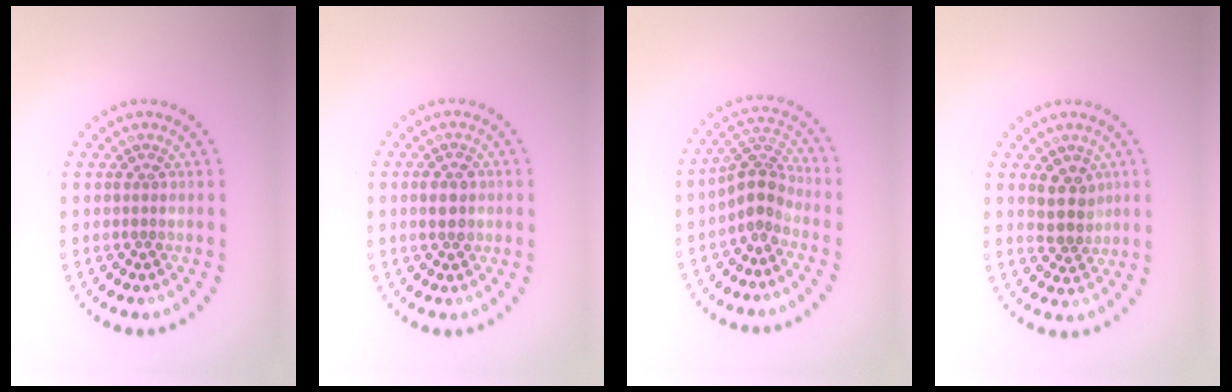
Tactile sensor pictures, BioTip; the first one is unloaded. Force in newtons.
{"total": 2.4, "press": 2.4, "slide": 0.1}
{"total": 3.0, "press": 2.3, "slide": 1.8}
{"total": 2.5, "press": 2.3, "slide": 1.0}